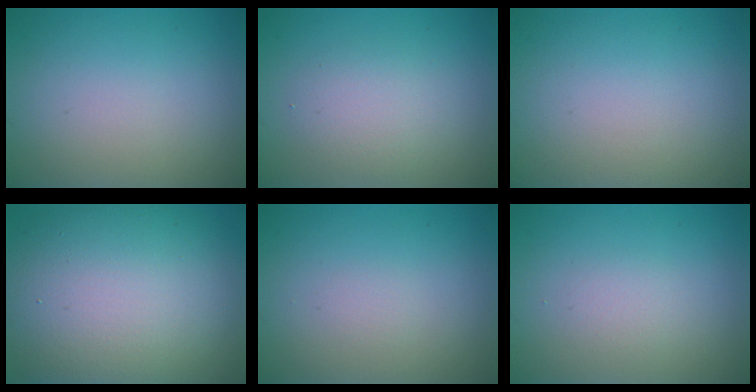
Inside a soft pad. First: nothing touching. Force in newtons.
{"total": 2.6, "press": 2.6, "slide": 0.1}
{"total": 0.0}
{"total": 14.5, "press": 14.5, "slide": 0.8}
{"total": 0.5, "press": 0.5, "slide": 0.0}
{"total": 1.2, "press": 1.2, "slide": 0.1}